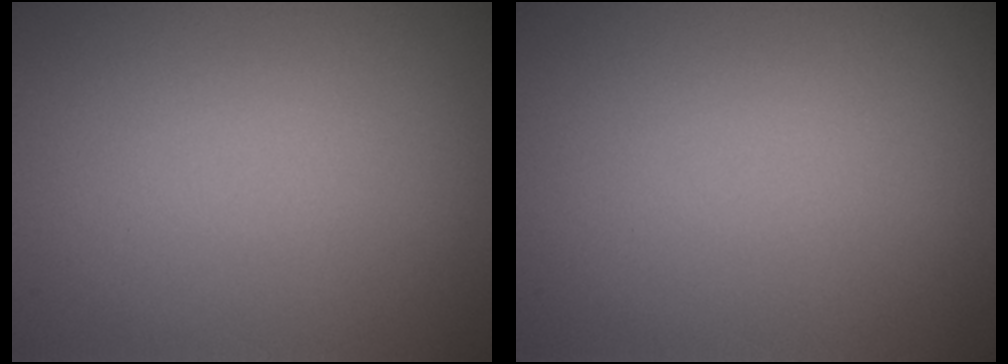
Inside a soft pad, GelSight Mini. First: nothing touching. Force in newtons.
{"total": 0.0}